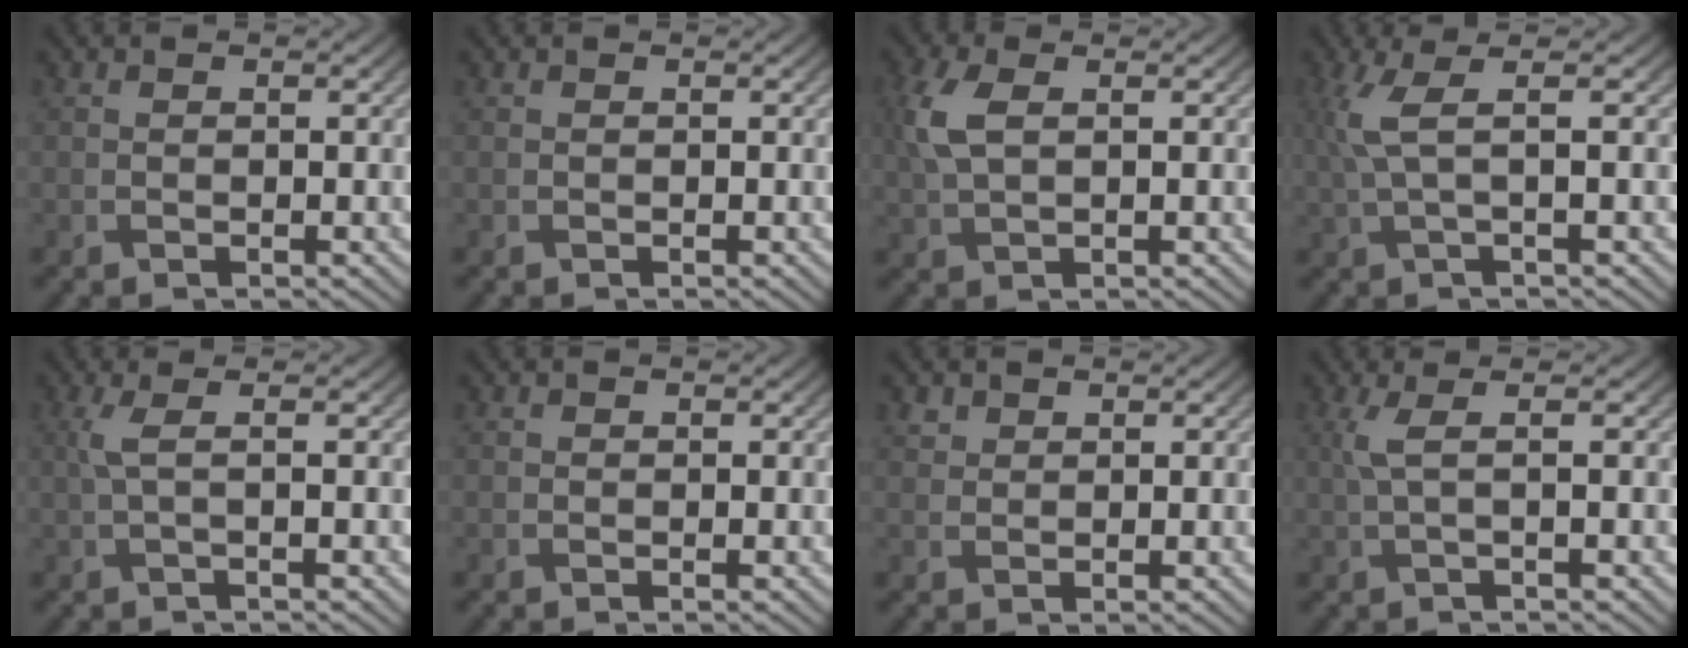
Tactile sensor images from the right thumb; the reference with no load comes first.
{"total": 0.0}
{"total": 4.7, "force": [1.1, 2.3, 4.0], "torque": [-0.110, 0.008, 0.024]}
{"total": 4.7, "force": [1.1, 1.0, 4.5], "torque": [-0.093, 0.009, 0.019]}
{"total": 2.9, "force": [0.4, 0.6, 2.8], "torque": [-0.052, 0.008, 0.001]}
{"total": 0.0}
{"total": 1.3, "force": [0.9, 0.8, 0.2], "torque": [-0.007, 0.001, 0.021]}
{"total": 3.3, "force": [0.6, 0.7, 3.1], "torque": [-0.058, 0.009, 0.008]}